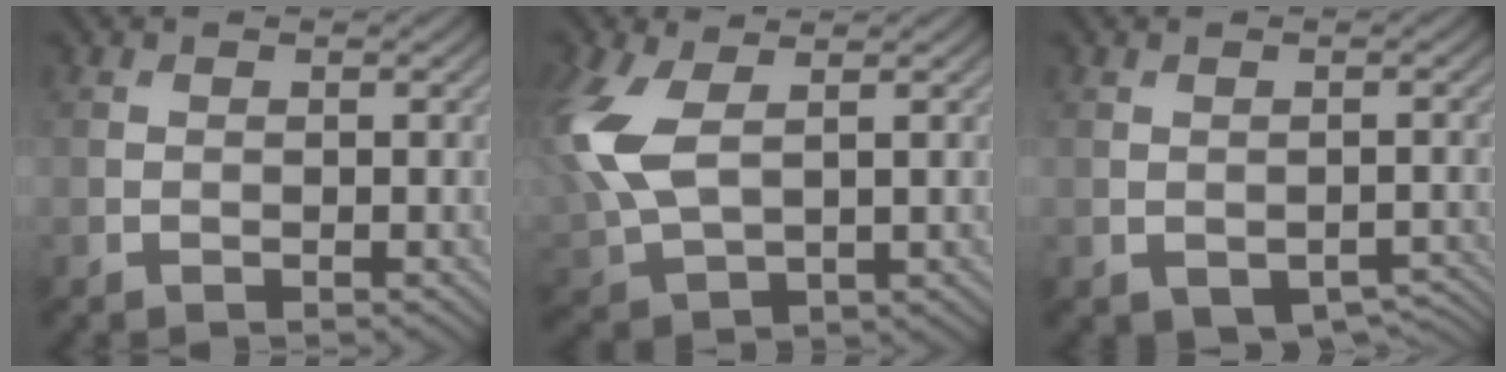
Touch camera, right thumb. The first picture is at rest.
{"total": 10.3, "force": [2.3, 5.8, 8.3], "torque": [-0.242, 0.001, 0.046]}
{"total": 3.2, "force": [-1.7, 1.9, 2.0], "torque": [-0.030, -0.015, -0.012]}